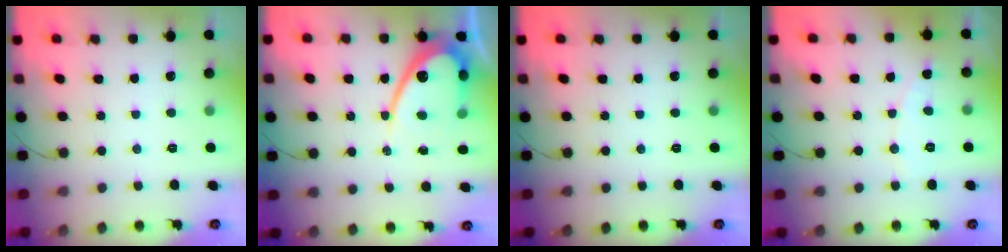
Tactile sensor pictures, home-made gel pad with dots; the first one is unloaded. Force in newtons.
{"total": 12.6, "press": 12.6, "slide": 0.9}
{"total": 0.0}
{"total": 3.3, "press": 3.3, "slide": 0.3}